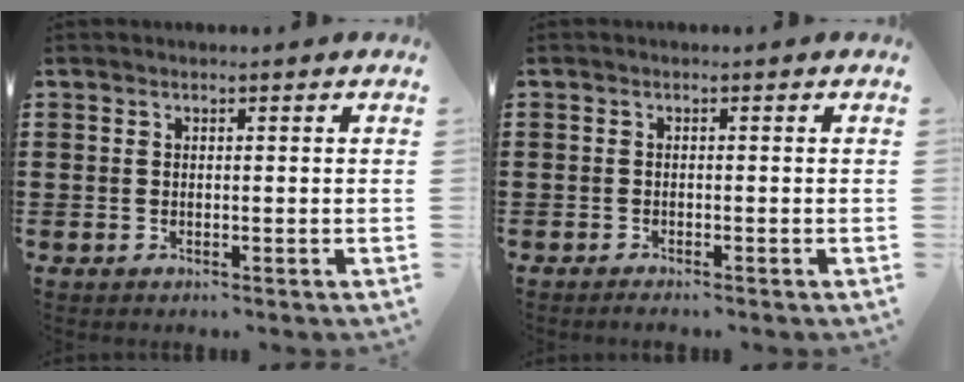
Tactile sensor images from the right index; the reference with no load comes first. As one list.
[{"total": 0.7, "force": [-0.6, -0.1, 0.2], "torque": [-0.006, -0.006, -0.011]}]